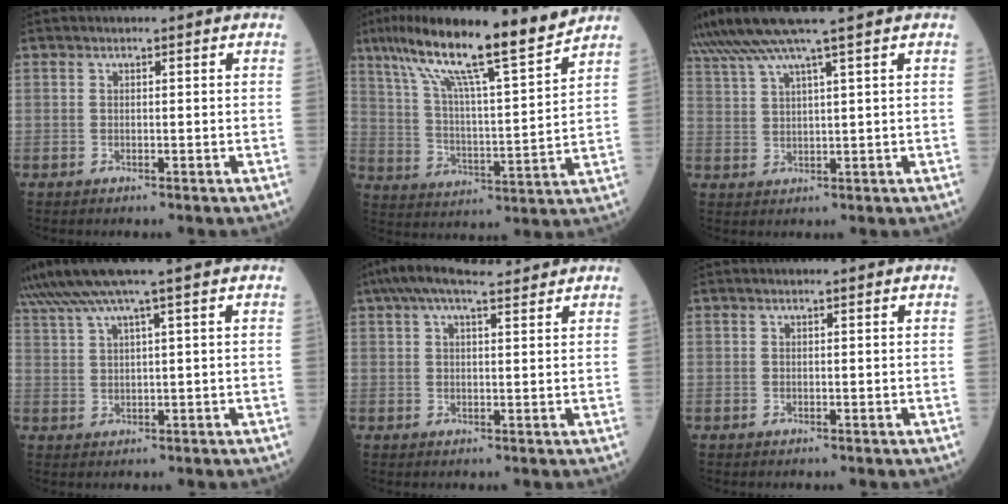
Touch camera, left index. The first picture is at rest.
{"total": 15.1, "force": [12.0, 0.1, 9.2], "torque": [-0.163, 0.010, 0.200]}
{"total": 9.7, "force": [7.9, -1.9, 5.3], "torque": [-0.098, 0.020, 0.143]}
{"total": 7.6, "force": [5.8, -1.9, 4.6], "torque": [-0.087, 0.024, 0.106]}
{"total": 8.8, "force": [7.2, 1.5, 4.7], "torque": [-0.086, 0.042, 0.115]}
{"total": 0.6, "force": [0.4, -0.1, 0.4], "torque": [-0.011, 0.001, 0.008]}